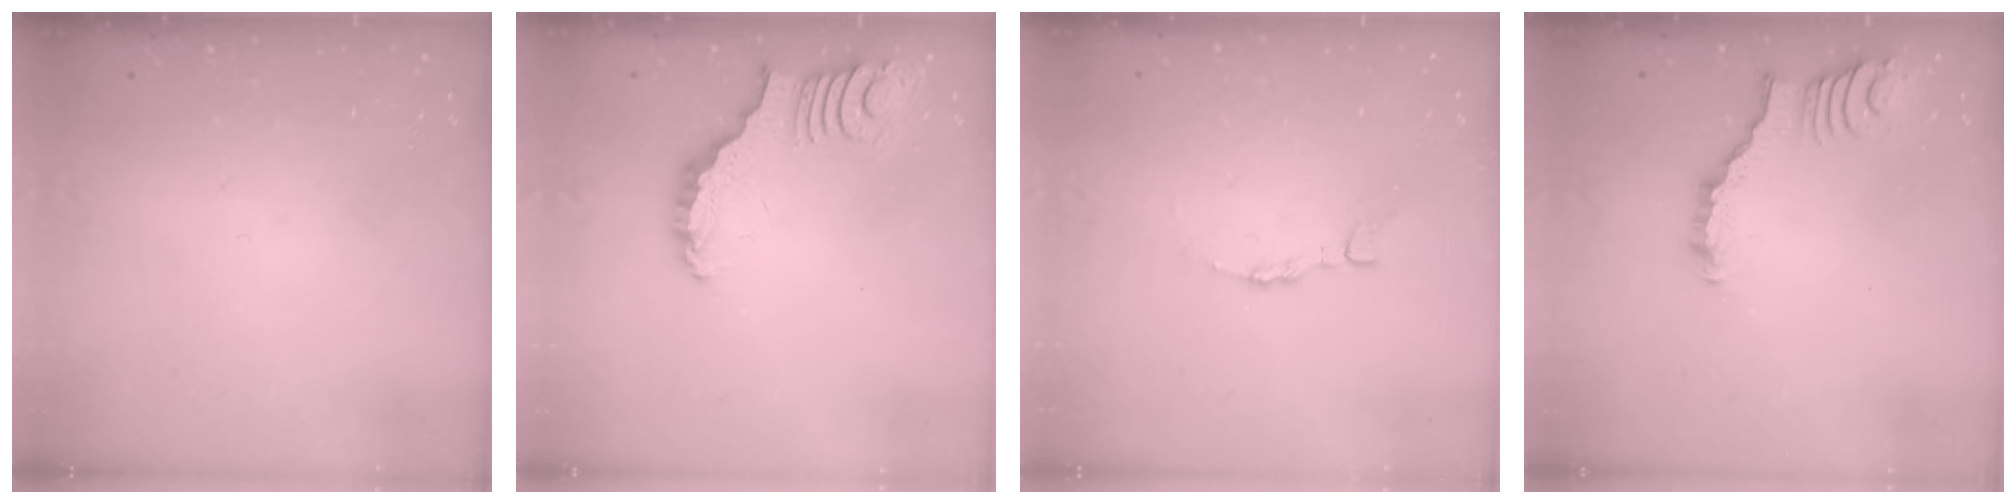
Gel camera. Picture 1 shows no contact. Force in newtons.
{"total": 3.5, "press": 3.5, "slide": 0.5}
{"total": 2.9, "press": 2.9, "slide": 0.2}
{"total": 2.5, "press": 2.5, "slide": 0.4}